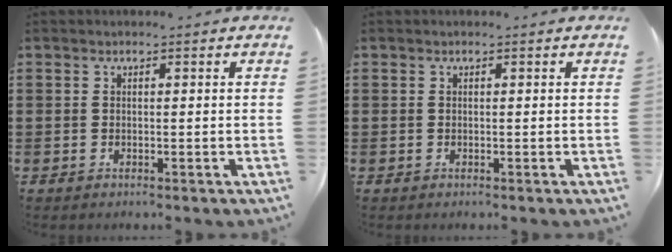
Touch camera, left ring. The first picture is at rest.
{"total": 0.0}